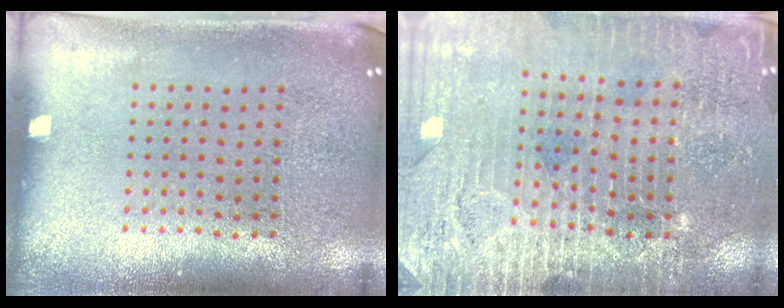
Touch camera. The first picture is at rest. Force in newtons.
{"total": 3.3, "press": 3.2, "slide": 0.5}